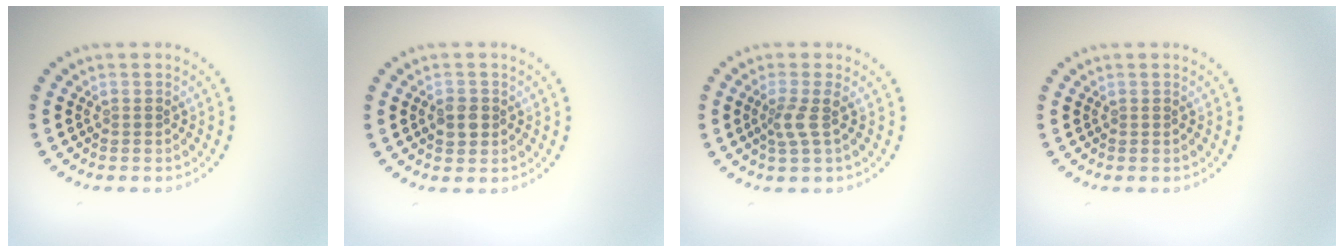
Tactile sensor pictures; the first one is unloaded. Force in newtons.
{"total": 1.8, "press": 1.7, "slide": 0.4}
{"total": 1.9, "press": 1.4, "slide": 1.3}
{"total": 0.0}